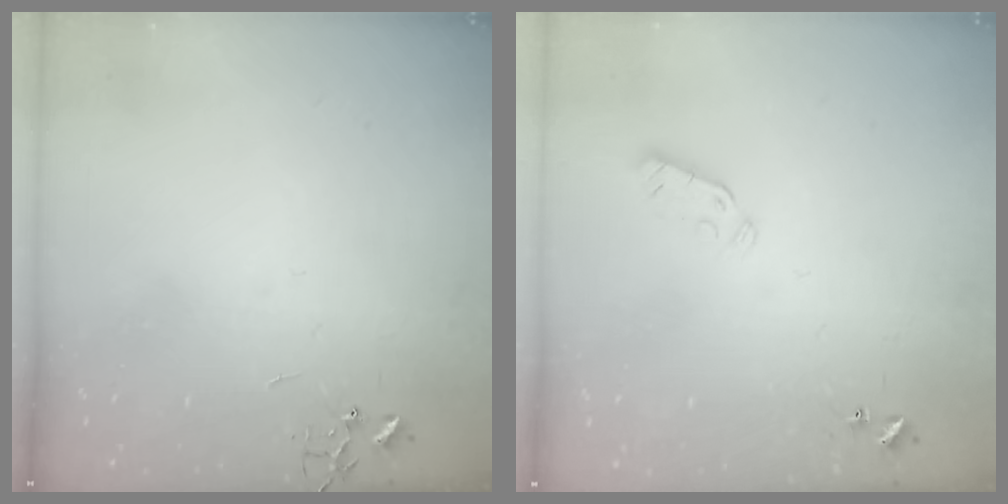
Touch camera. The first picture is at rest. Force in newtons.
{"total": 3.0, "press": 2.9, "slide": 0.9}